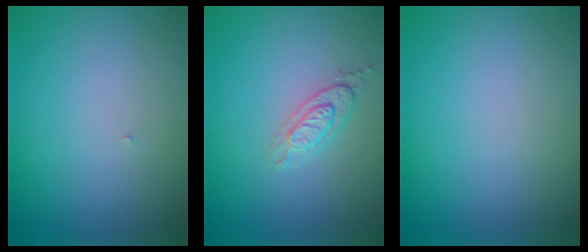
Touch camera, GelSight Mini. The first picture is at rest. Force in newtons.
{"total": 2.1, "press": 1.9, "slide": 0.8}
{"total": 0.0}